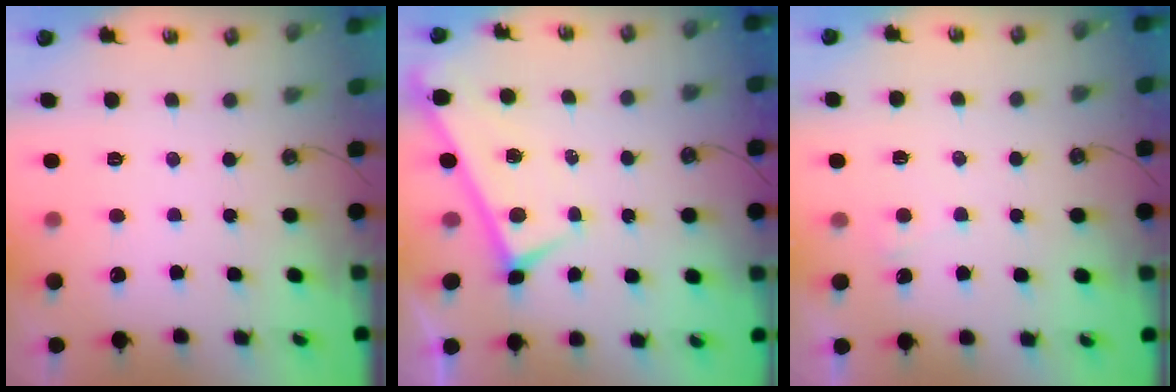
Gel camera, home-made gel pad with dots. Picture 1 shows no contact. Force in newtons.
{"total": 0.0}
{"total": 3.5, "press": 3.5, "slide": 0.2}